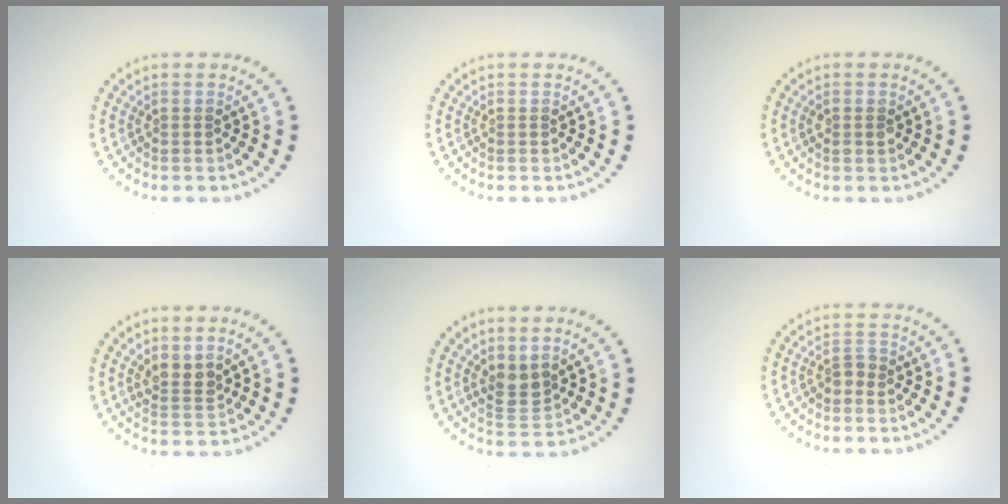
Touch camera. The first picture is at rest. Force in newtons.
{"total": 0.0}
{"total": 1.1, "press": 1.1, "slide": 0.4}
{"total": 2.0, "press": 1.7, "slide": 1.2}
{"total": 2.0, "press": 1.7, "slide": 1.1}
{"total": 1.2, "press": 1.0, "slide": 0.6}